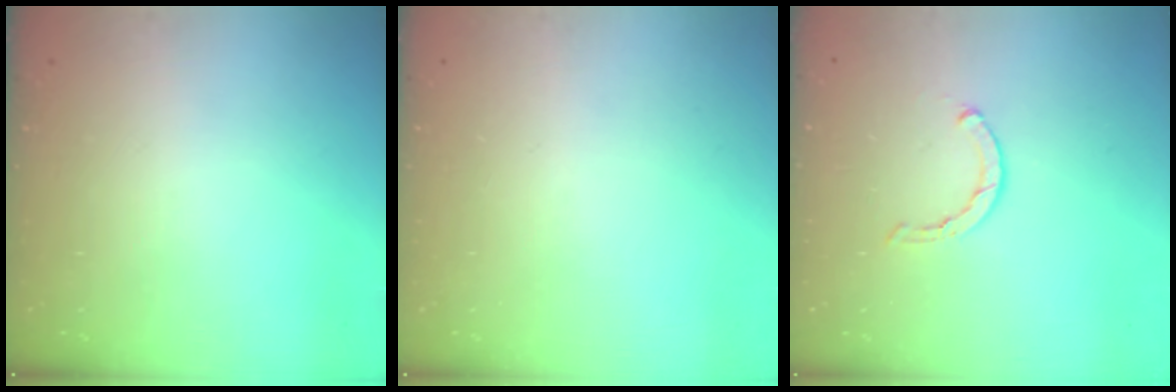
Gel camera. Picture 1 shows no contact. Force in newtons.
{"total": 0.0}
{"total": 0.5, "press": 0.5, "slide": 0.2}